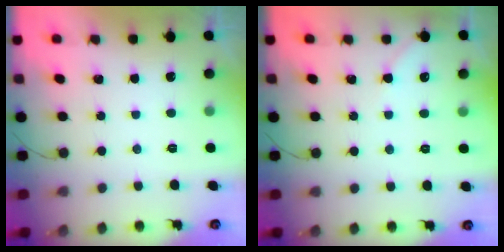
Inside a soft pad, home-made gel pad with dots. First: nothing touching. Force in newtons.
{"total": 3.0, "press": 3.0, "slide": 0.5}